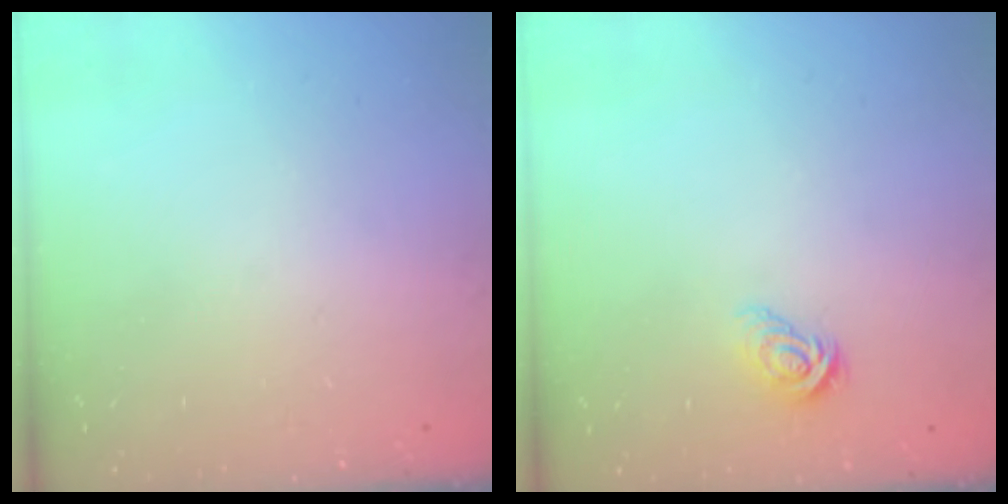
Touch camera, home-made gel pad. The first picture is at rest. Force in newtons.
{"total": 6.6, "press": 6.6, "slide": 0.2}